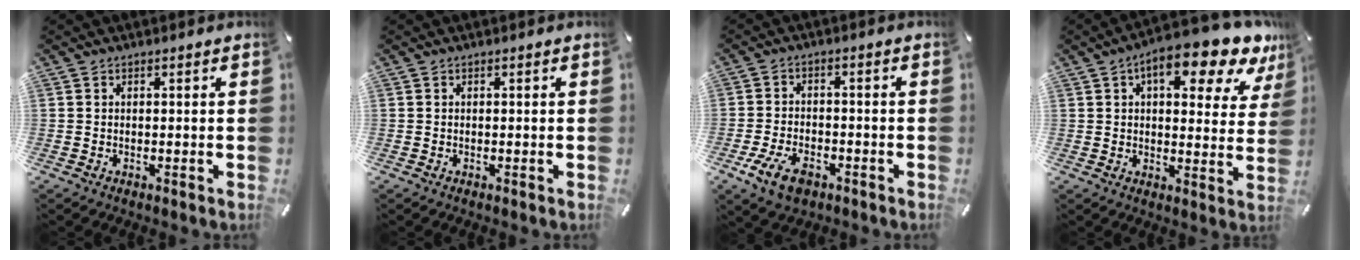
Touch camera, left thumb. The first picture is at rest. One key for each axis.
{"total": 0.0}
{"total": 7.6, "fx": -4.0, "fy": 4.4, "fz": 4.7, "tx": -0.103, "ty": 0.012, "tz": -0.073}
{"total": 13.9, "fx": 8.9, "fy": 5.3, "fz": 9.2, "tx": -0.124, "ty": -0.052, "tz": 0.141}